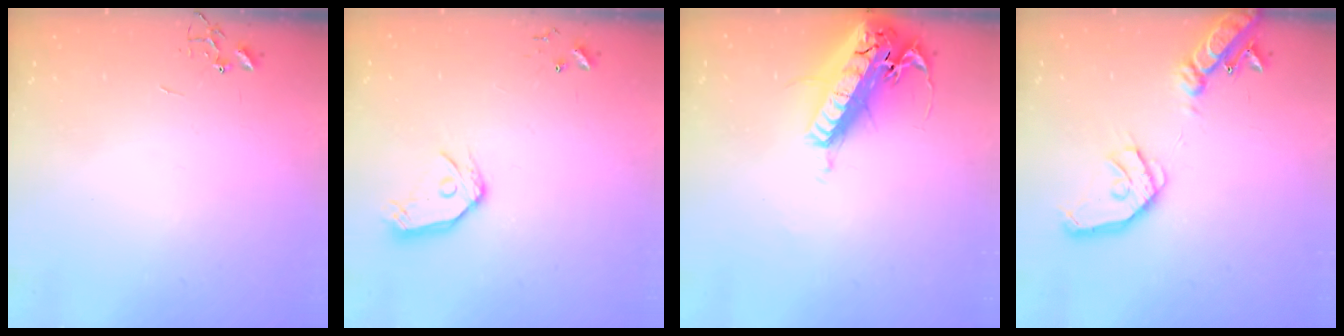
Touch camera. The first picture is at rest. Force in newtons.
{"total": 11.3, "press": 11.2, "slide": 1.4}
{"total": 26.2, "press": 25.6, "slide": 5.5}
{"total": 18.8, "press": 18.6, "slide": 3.0}